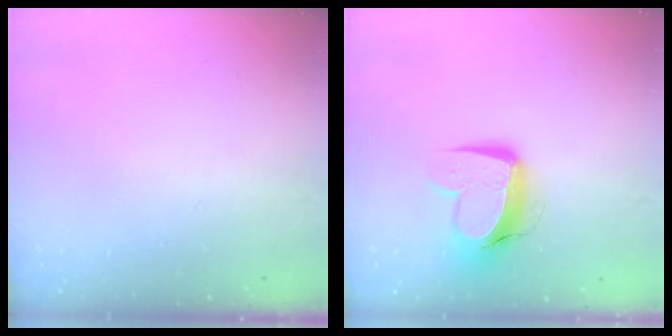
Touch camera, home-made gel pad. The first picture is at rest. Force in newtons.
{"total": 12.3, "press": 12.2, "slide": 1.3}